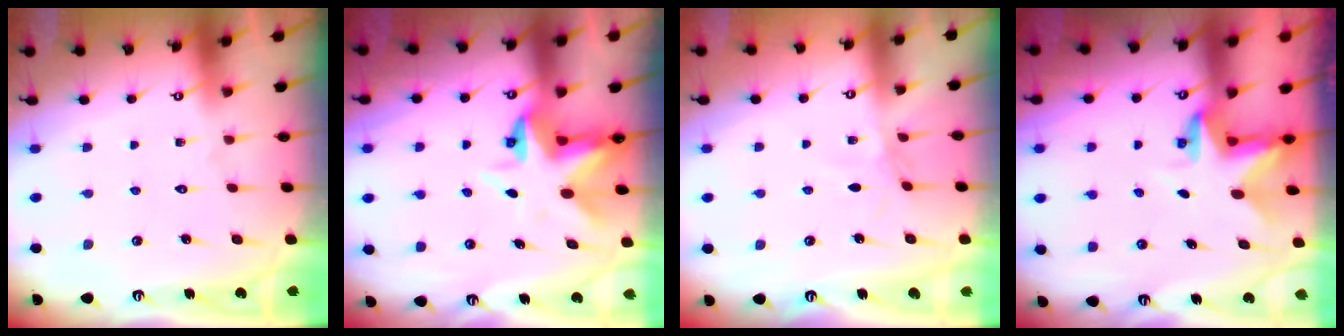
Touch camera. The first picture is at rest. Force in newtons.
{"total": 5.2, "press": 5.2, "slide": 0.5}
{"total": 1.5, "press": 1.5, "slide": 0.4}
{"total": 2.9, "press": 2.9, "slide": 0.2}